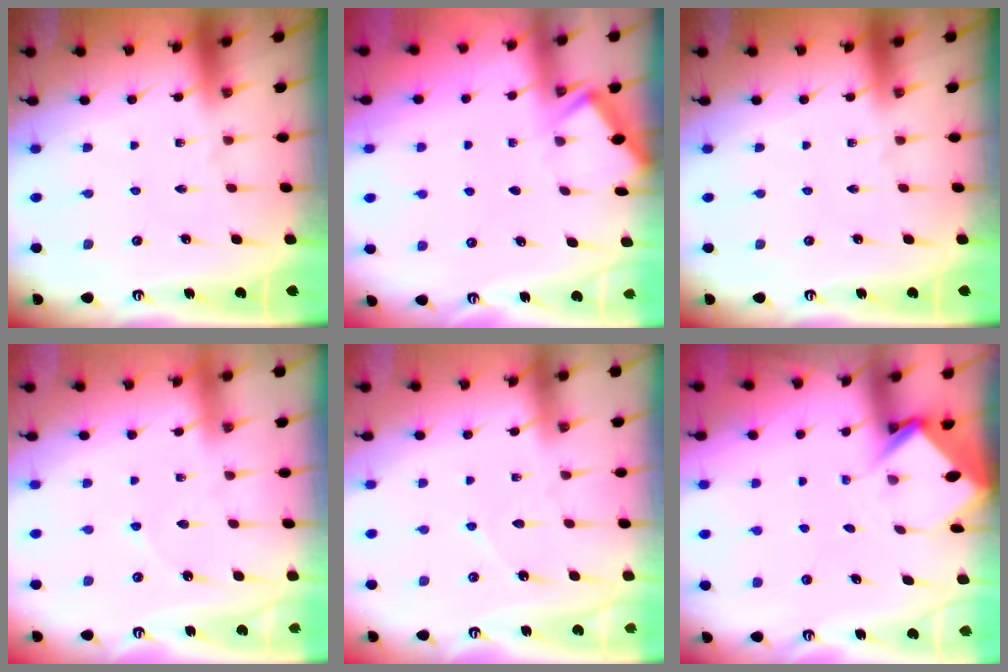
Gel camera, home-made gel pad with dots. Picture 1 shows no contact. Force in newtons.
{"total": 2.0, "press": 2.0, "slide": 0.3}
{"total": 0.0}
{"total": 2.9, "press": 2.9, "slide": 0.4}
{"total": 3.2, "press": 3.2, "slide": 0.3}
{"total": 3.2, "press": 3.2, "slide": 0.3}